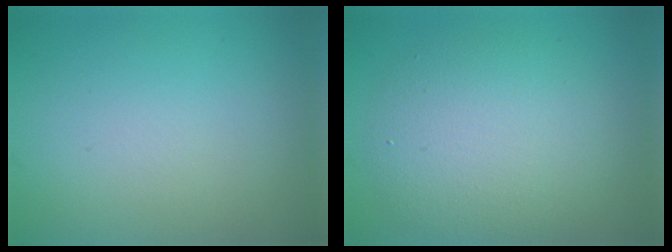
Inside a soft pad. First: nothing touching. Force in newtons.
{"total": 5.6, "press": 5.6, "slide": 0.2}